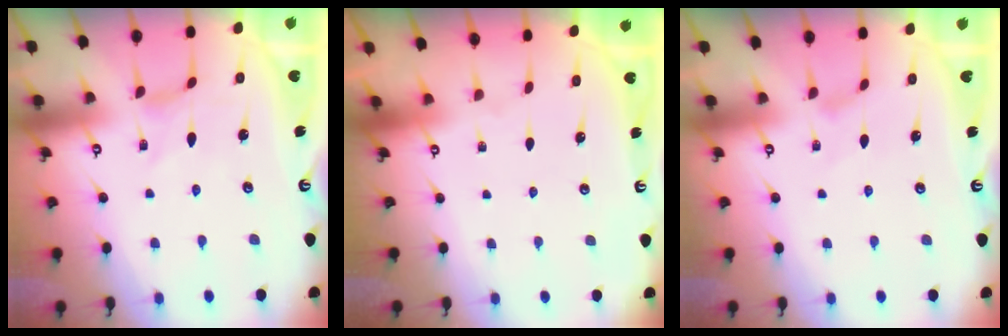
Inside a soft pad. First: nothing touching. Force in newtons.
{"total": 0.0}
{"total": 0.0}